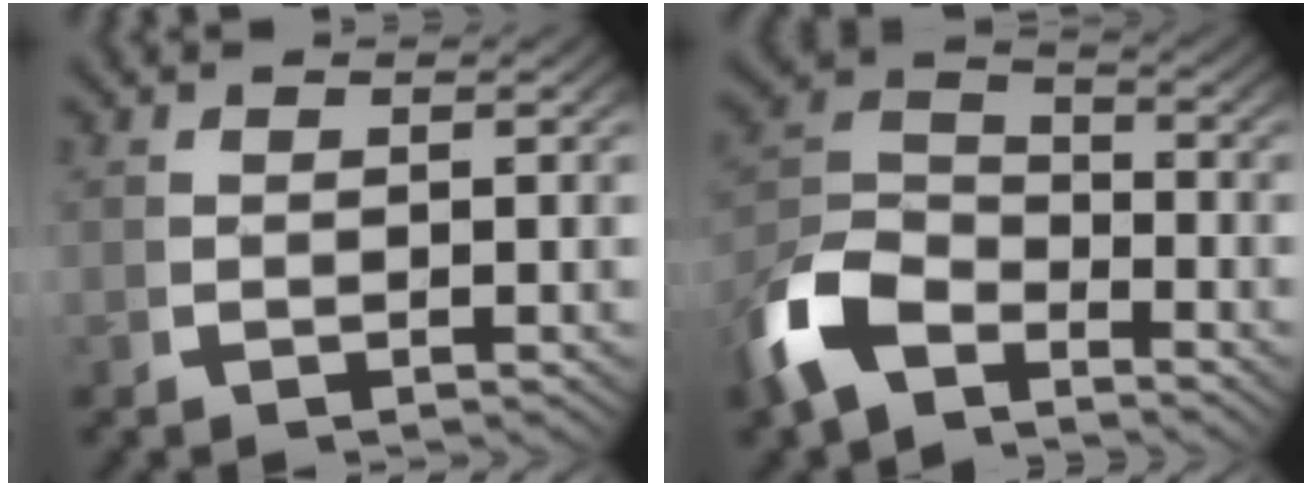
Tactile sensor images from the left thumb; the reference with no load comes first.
{"total": 7.9, "force": [-3.0, 5.7, 4.6], "torque": [-0.102, -0.017, -0.054]}